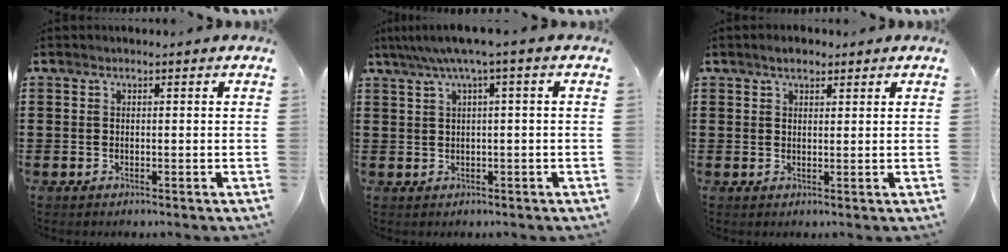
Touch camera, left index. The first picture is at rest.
{"total": 3.3, "force": [0.6, -0.1, 3.2], "torque": [-0.062, 0.000, 0.005]}
{"total": 2.6, "force": [2.0, 1.1, 1.2], "torque": [-0.029, 0.008, 0.038]}